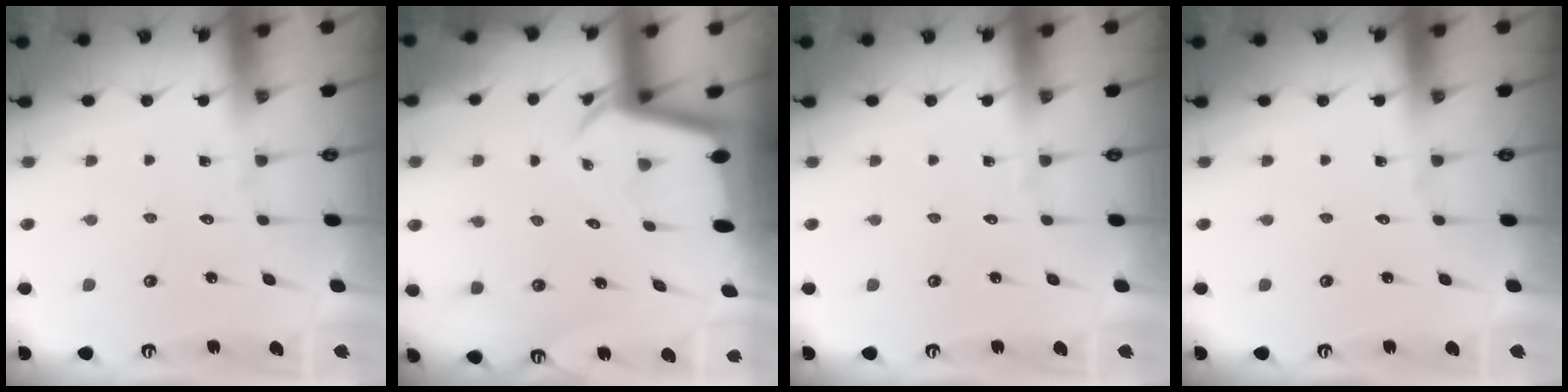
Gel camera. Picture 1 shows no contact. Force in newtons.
{"total": 2.8, "press": 2.7, "slide": 0.3}
{"total": 0.0}
{"total": 0.0}